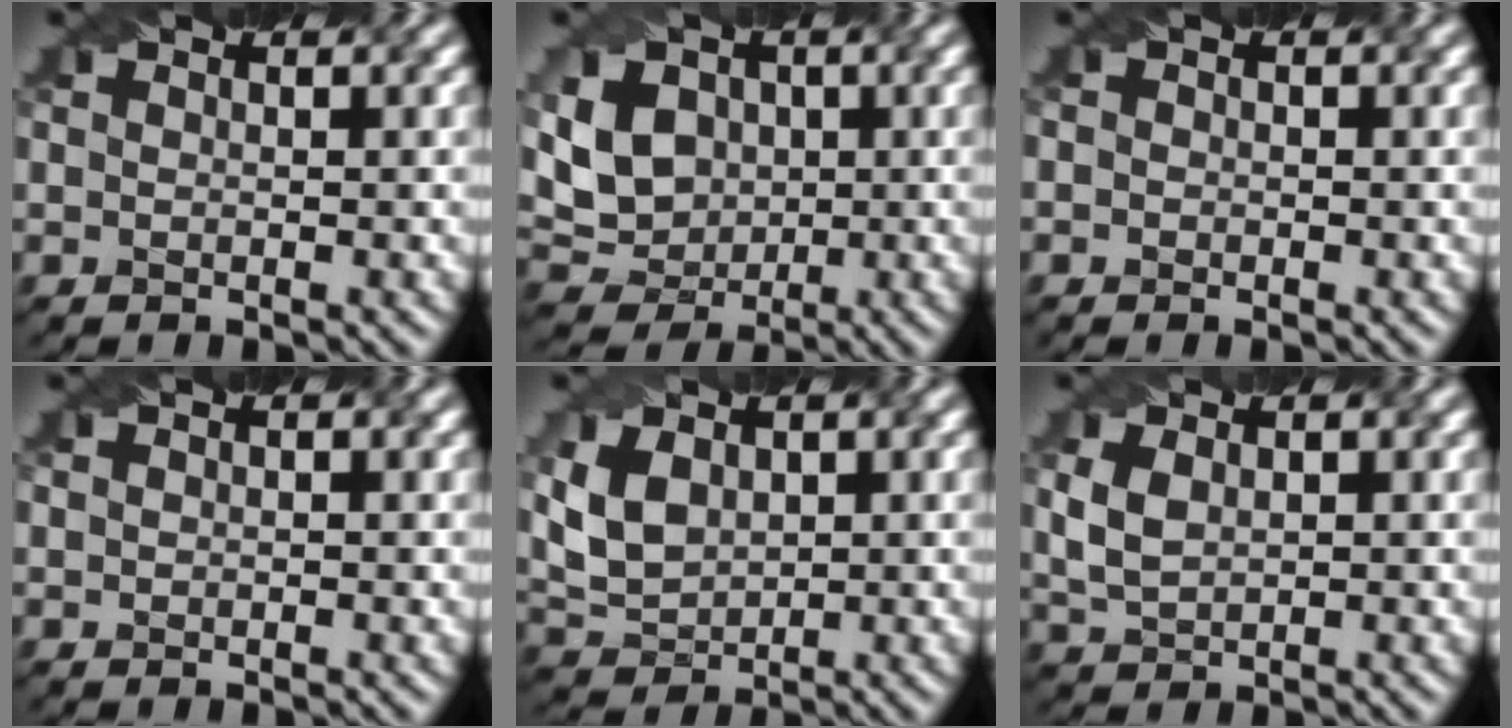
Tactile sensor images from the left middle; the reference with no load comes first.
{"total": 8.4, "force": [1.6, 6.7, 4.8], "torque": [-0.088, 0.024, 0.015]}
{"total": 0.9, "force": [-0.1, 0.8, 0.4], "torque": [-0.004, 0.006, -0.012]}
{"total": 0.6, "force": [0.3, 0.5, 0.2], "torque": [-0.001, -0.001, 0.000]}
{"total": 4.3, "force": [0.7, 3.1, 2.9], "torque": [-0.071, 0.003, 0.016]}
{"total": 2.8, "force": [0.5, 2.0, 1.9], "torque": [-0.052, 0.002, 0.014]}